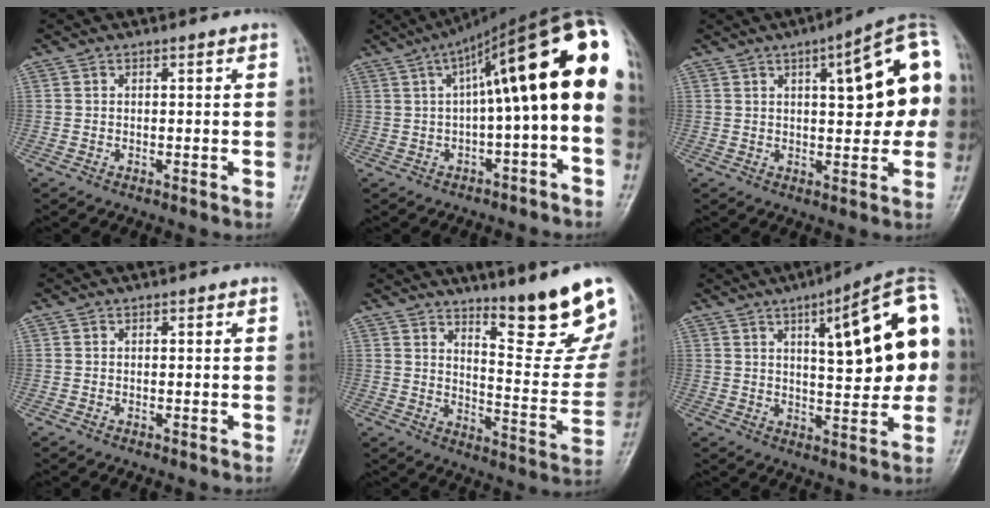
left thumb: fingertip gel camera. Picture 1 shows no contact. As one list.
[{"total": 20.2, "force": [1.6, 4.9, 19.5], "torque": [-0.271, 0.062, 0.021]}, {"total": 15.5, "force": [2.9, 5.7, 14.2], "torque": [-0.142, 0.027, 0.030]}, {"total": 0.0}, {"total": 16.1, "force": [11.8, 2.6, 10.7], "torque": [-0.110, -0.100, 0.179]}, {"total": 18.5, "force": [4.0, 5.6, 17.1], "torque": [-0.200, 0.013, 0.050]}]